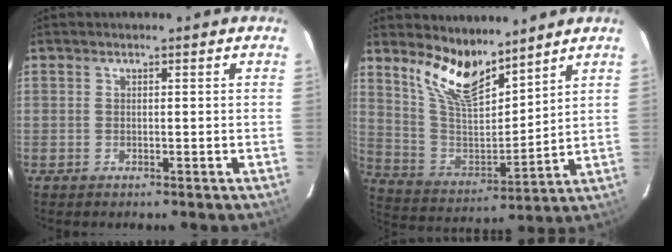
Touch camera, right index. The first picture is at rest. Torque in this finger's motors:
{"motor_torque": [0.23, 0.49, 0.21, 0.11]}